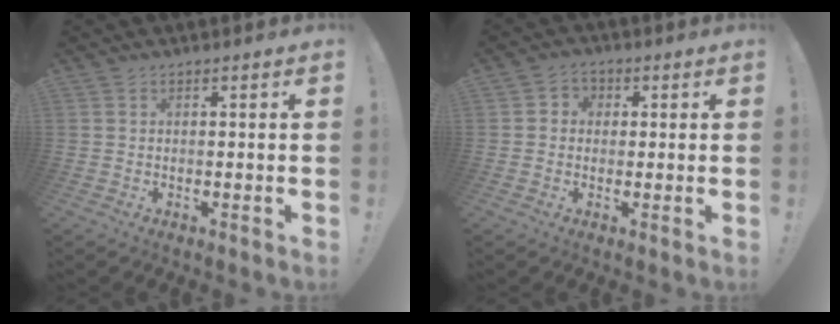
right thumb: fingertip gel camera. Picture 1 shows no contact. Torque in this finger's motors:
{"motor_torque": [-0.04, 0.02, -0.21, 0.07, 0.04]}